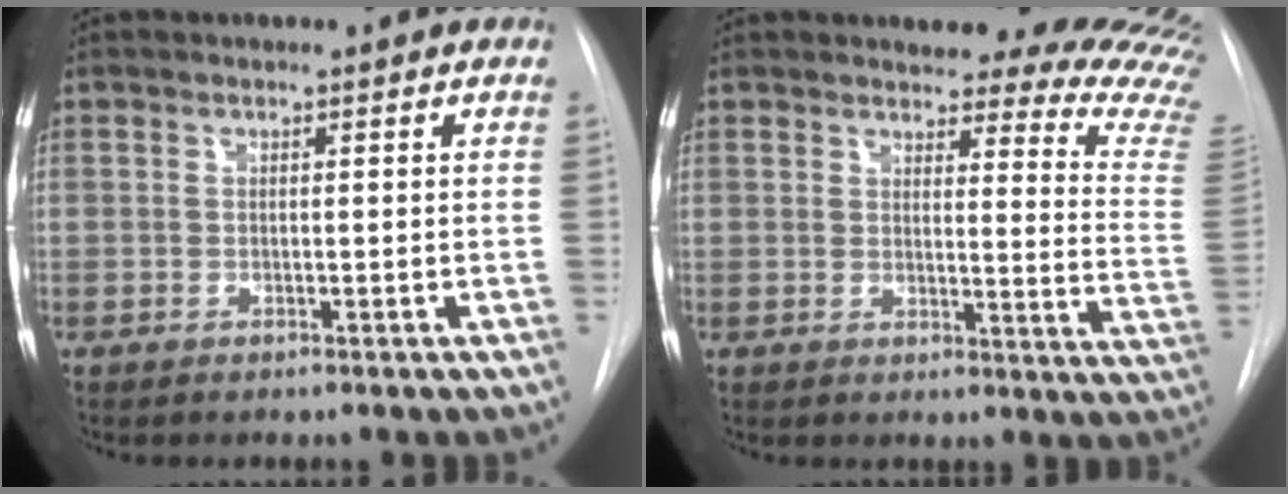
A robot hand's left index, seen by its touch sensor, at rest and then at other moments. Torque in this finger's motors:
{"motor_torque": [0.86, -1.28, 0.19, 0.01]}